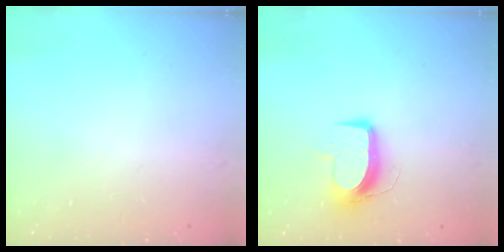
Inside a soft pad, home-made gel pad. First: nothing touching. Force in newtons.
{"total": 10.1, "press": 10.1, "slide": 0.2}